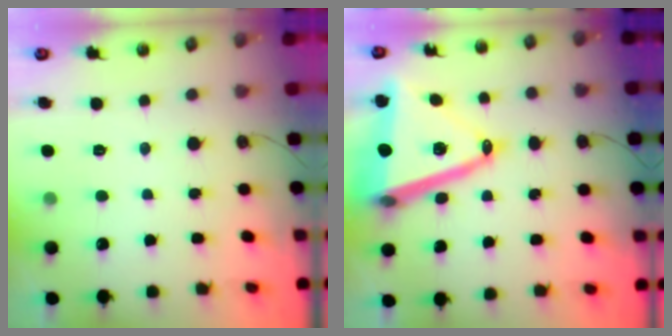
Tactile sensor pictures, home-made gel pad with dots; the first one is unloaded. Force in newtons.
{"total": 21.9, "press": 21.6, "slide": 3.7}